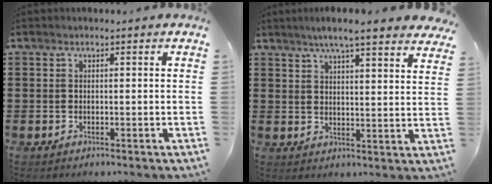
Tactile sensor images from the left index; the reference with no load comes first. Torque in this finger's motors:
{"motor_torque": [2.14, 0.00, 0.70, 0.14]}